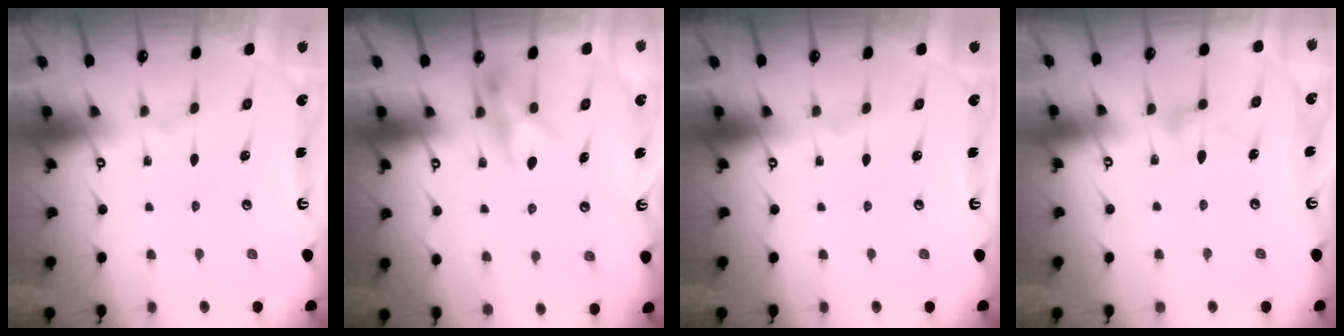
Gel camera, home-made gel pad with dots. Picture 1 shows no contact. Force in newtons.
{"total": 9.4, "press": 9.4, "slide": 0.4}
{"total": 0.0}
{"total": 11.5, "press": 11.5, "slide": 0.3}